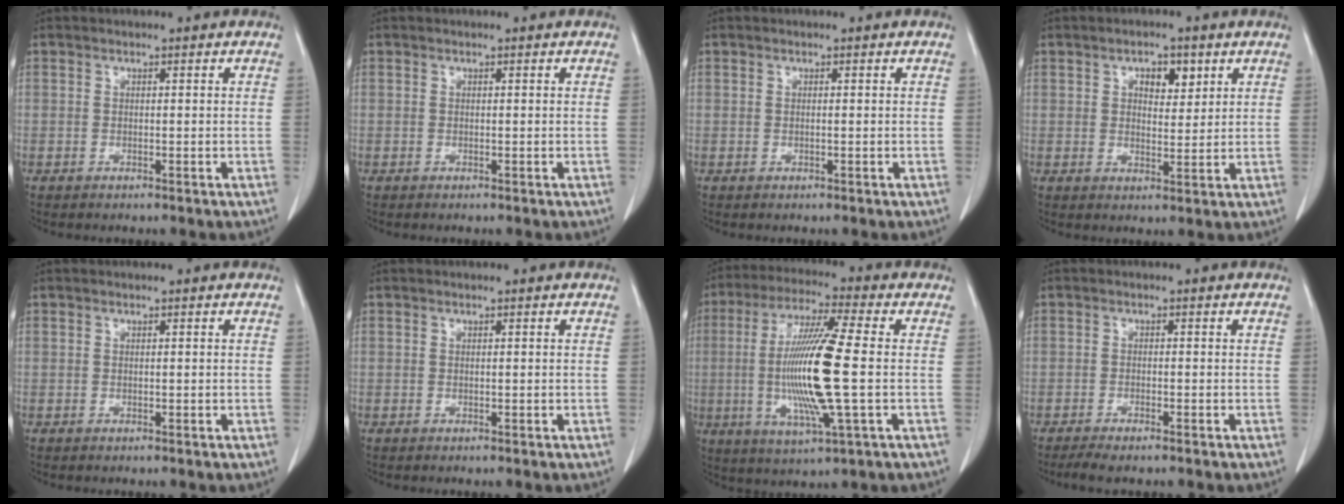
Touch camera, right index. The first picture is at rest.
{"total": 0.0}
{"total": 0.0}
{"total": 4.1, "force": [1.9, 2.1, 3.0], "torque": [-0.043, 0.003, 0.030]}
{"total": 0.0}
{"total": 0.0}
{"total": 15.4, "force": [-1.2, 0.4, 15.3], "torque": [-0.309, -0.011, -0.029]}
{"total": 4.0, "force": [-3.2, 0.6, 2.3], "torque": [-0.036, -0.008, -0.049]}